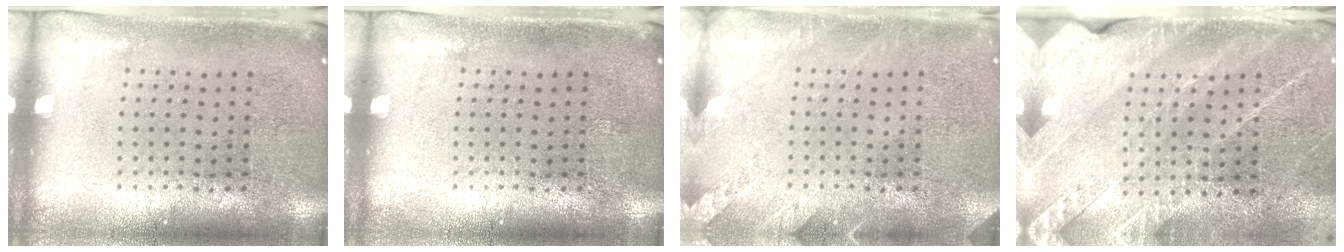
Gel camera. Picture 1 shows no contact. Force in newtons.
{"total": 0.0}
{"total": 2.1, "press": 2.1, "slide": 0.2}
{"total": 2.7, "press": 2.7, "slide": 0.1}